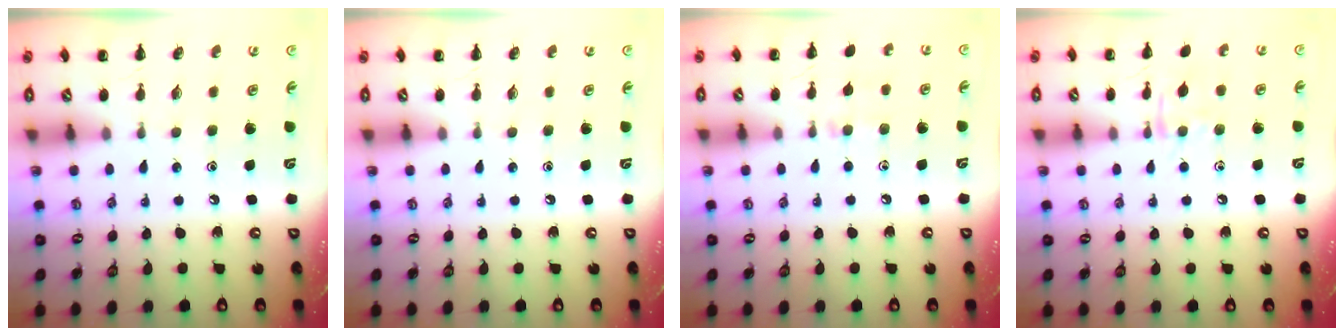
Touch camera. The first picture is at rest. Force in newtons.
{"total": 0.0}
{"total": 6.2, "press": 5.8, "slide": 2.2}
{"total": 7.5, "press": 7.4, "slide": 1.0}